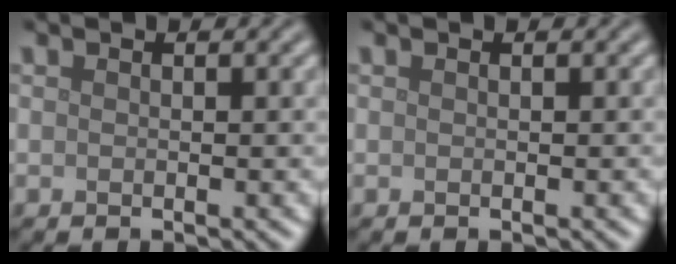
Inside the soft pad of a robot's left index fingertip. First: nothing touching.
{"total": 0.0}